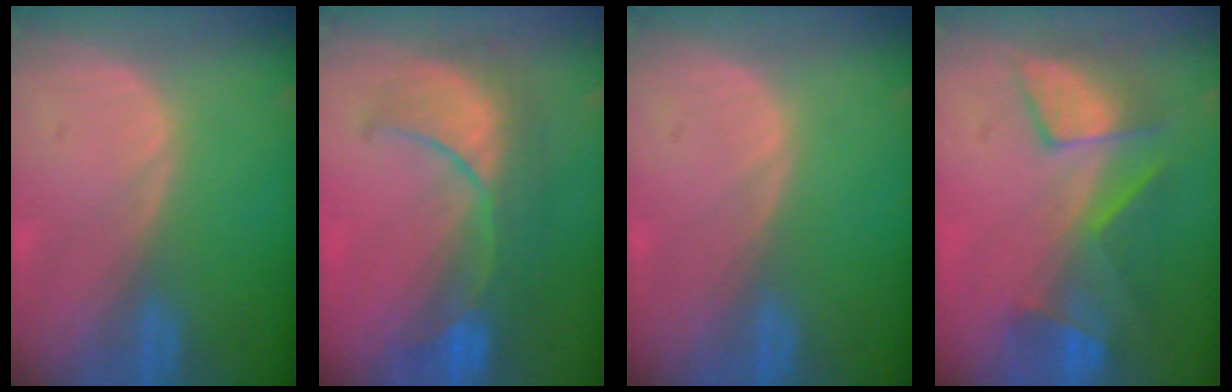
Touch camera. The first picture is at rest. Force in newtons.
{"total": 8.7, "press": 8.6, "slide": 1.5}
{"total": 0.0}
{"total": 7.7, "press": 7.6, "slide": 1.4}